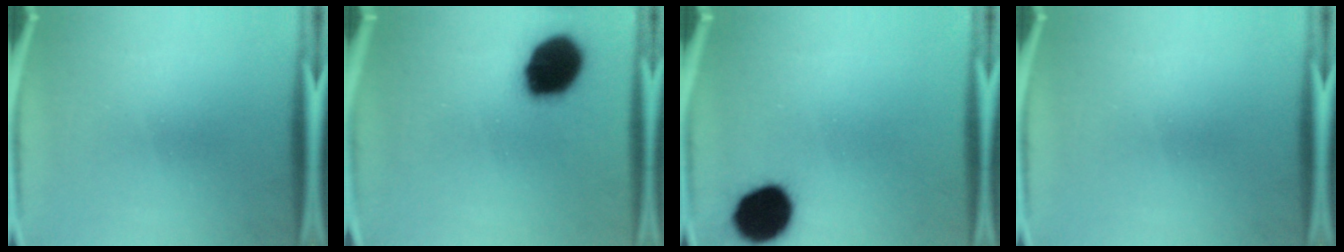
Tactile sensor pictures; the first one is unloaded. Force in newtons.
{"total": 17.3}
{"total": 13.6}
{"total": 0.0}